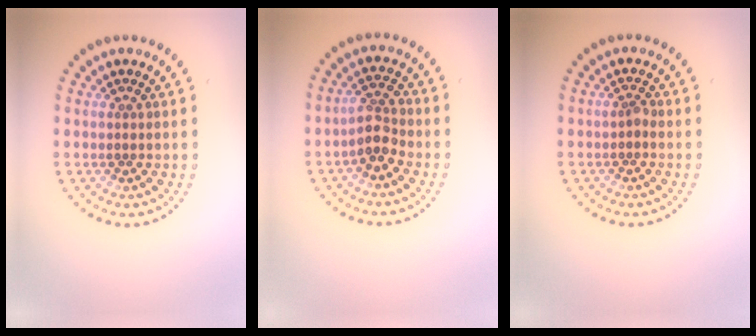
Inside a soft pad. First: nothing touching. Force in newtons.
{"total": 2.5, "press": 2.3, "slide": 0.9}
{"total": 0.7, "press": 0.6, "slide": 0.3}